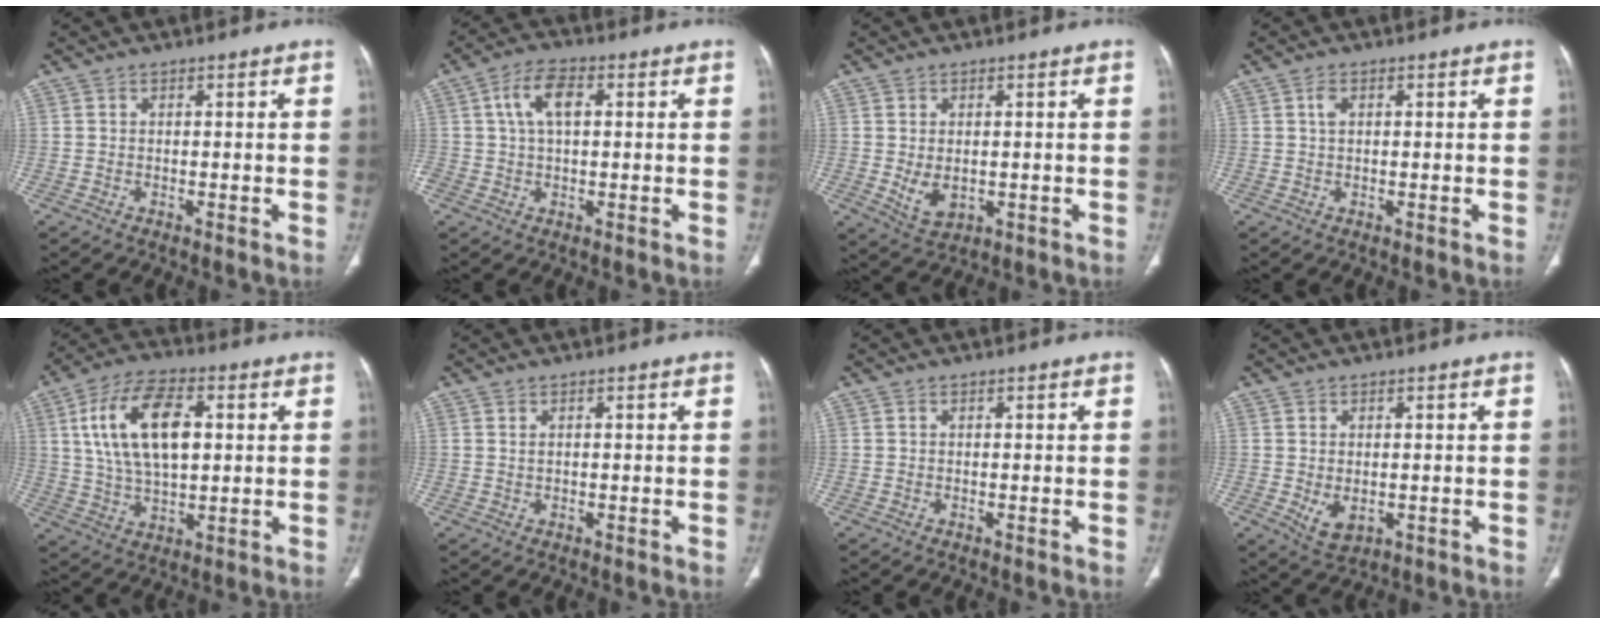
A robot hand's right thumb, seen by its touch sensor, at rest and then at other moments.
{"total": 7.1, "force": [1.8, 3.9, 5.6], "torque": [-0.107, 0.014, 0.033]}
{"total": 4.7, "force": [-0.3, 3.1, 3.6], "torque": [-0.059, -0.010, 0.010]}
{"total": 1.9, "force": [0.7, 1.1, 1.4], "torque": [-0.028, 0.005, 0.014]}
{"total": 17.4, "force": [4.0, 9.1, 14.3], "torque": [-0.256, 0.004, 0.075]}
{"total": 0.7, "force": [0.4, 0.3, 0.5], "torque": [-0.011, 0.002, 0.010]}
{"total": 0.0}
{"total": 4.2, "force": [-0.6, 2.7, 3.2], "torque": [-0.051, -0.009, 0.007]}